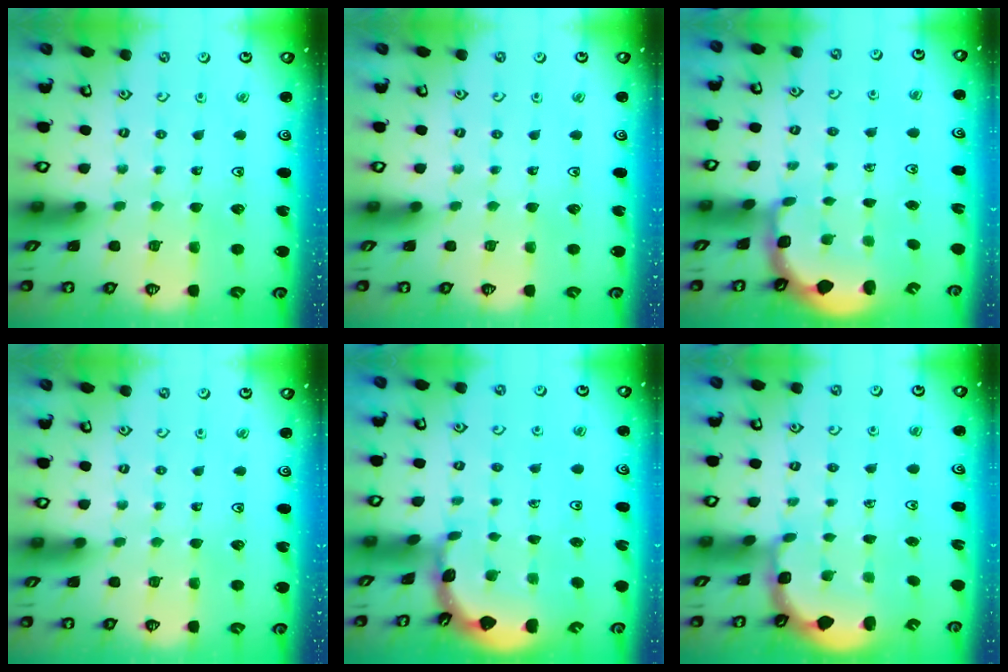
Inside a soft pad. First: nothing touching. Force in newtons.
{"total": 0.0}
{"total": 2.4, "press": 1.6, "slide": 1.8}
{"total": 0.0}
{"total": 1.6, "press": 1.6, "slide": 0.1}
{"total": 2.5, "press": 2.2, "slide": 1.2}